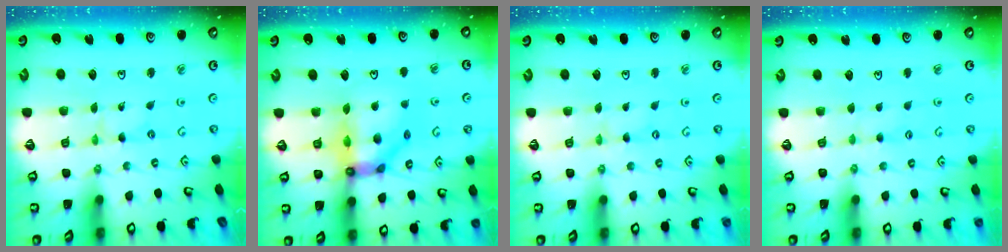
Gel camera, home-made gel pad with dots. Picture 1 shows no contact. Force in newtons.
{"total": 14.9, "press": 14.7, "slide": 1.9}
{"total": 0.0}
{"total": 1.8, "press": 1.8, "slide": 0.3}